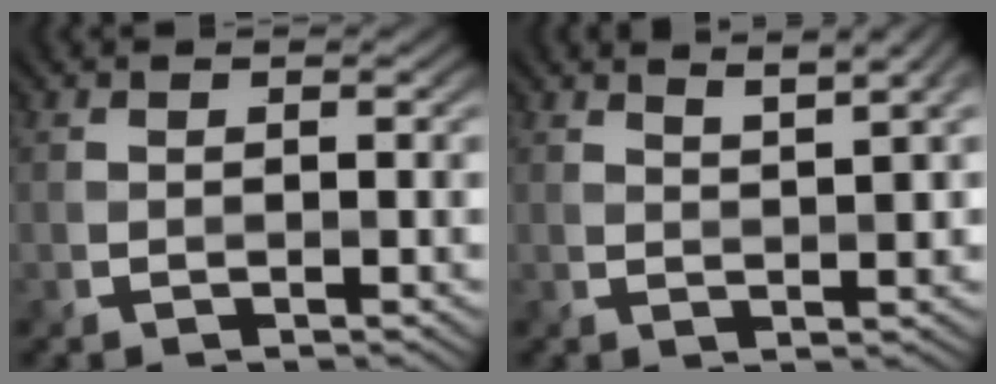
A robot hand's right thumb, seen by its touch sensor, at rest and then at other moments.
{"total": 4.2, "force": [2.8, 0.7, 3.0], "torque": [-0.052, 0.008, 0.047]}